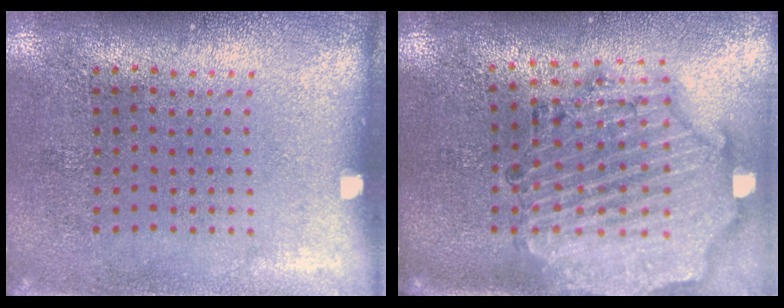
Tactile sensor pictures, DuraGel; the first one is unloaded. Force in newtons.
{"total": 2.2, "press": 2.1, "slide": 0.6}